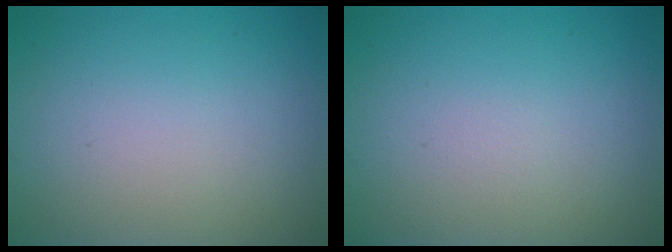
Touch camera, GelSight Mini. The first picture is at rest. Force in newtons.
{"total": 0.0}